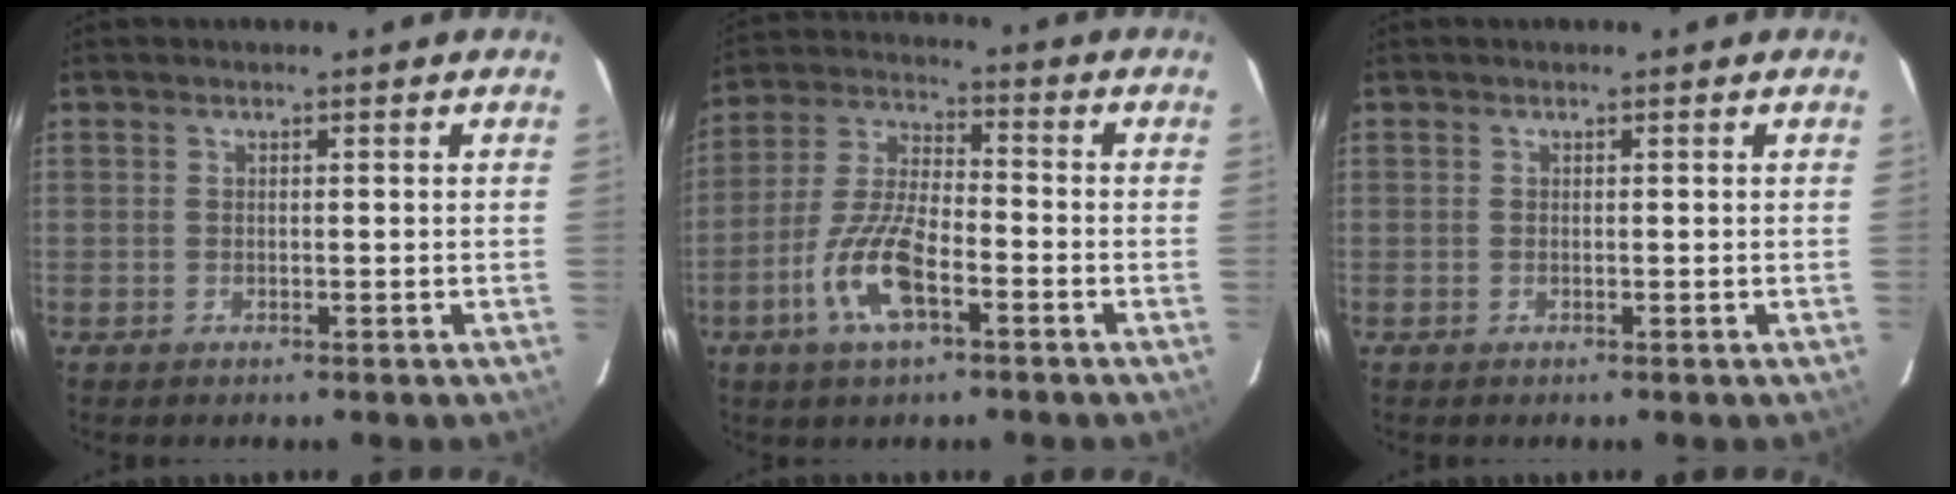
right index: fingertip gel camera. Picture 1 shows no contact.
{"total": 11.5, "force": [-5.4, 4.0, 9.4], "torque": [-0.202, -0.002, -0.104]}
{"total": 0.0}